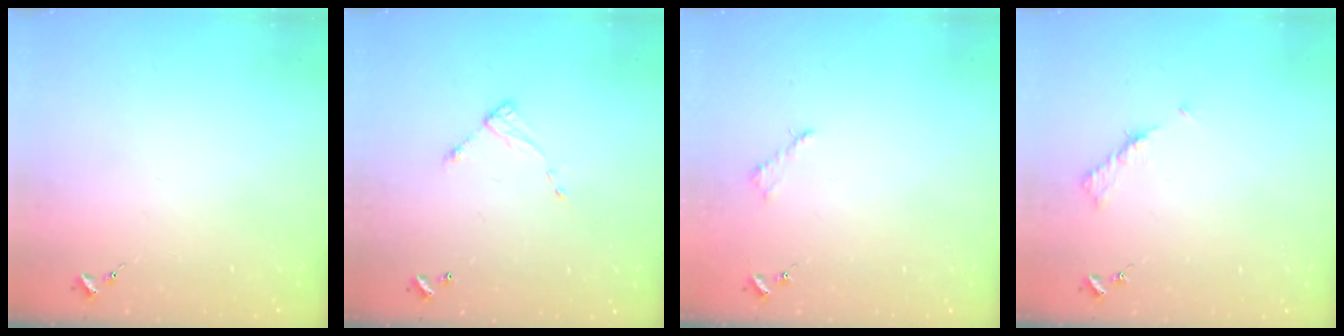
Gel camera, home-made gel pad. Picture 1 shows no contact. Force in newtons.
{"total": 6.0, "press": 6.0, "slide": 0.4}
{"total": 2.6, "press": 2.5, "slide": 0.3}
{"total": 5.3, "press": 5.2, "slide": 0.7}